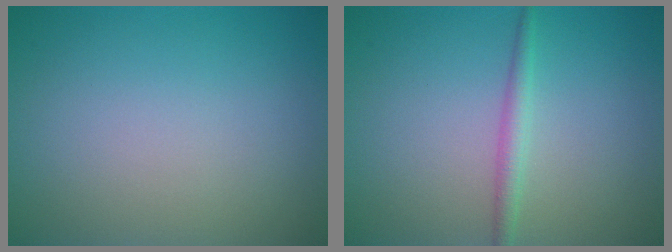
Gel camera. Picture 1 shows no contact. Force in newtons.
{"total": 1.7, "press": 1.7, "slide": 0.1}